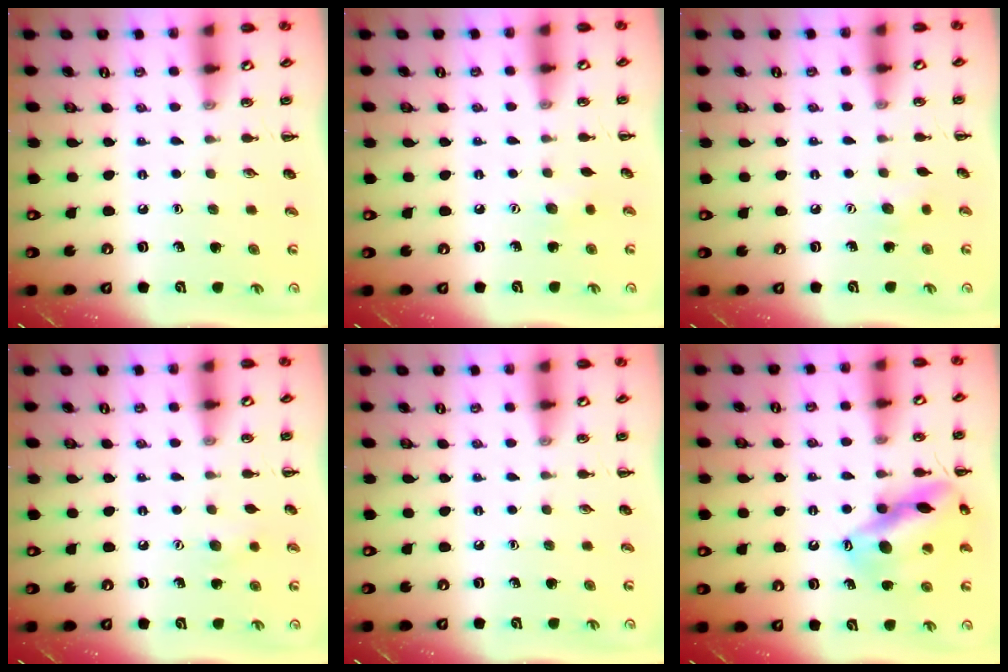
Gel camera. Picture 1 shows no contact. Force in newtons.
{"total": 3.3, "press": 3.2, "slide": 0.8}
{"total": 4.4, "press": 4.3, "slide": 0.9}
{"total": 5.4, "press": 5.3, "slide": 1.0}
{"total": 0.0}
{"total": 16.2, "press": 16.0, "slide": 2.5}